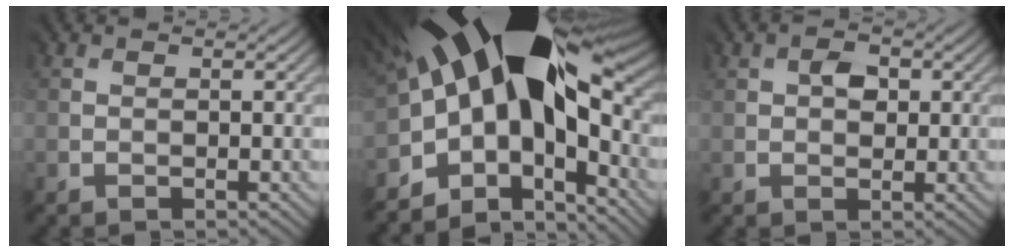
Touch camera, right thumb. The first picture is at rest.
{"total": 16.5, "force": [-0.5, 8.1, 14.3], "torque": [-0.220, -0.004, -0.005]}
{"total": 2.2, "force": [0.3, 1.8, 1.3], "torque": [-0.022, 0.002, 0.007]}